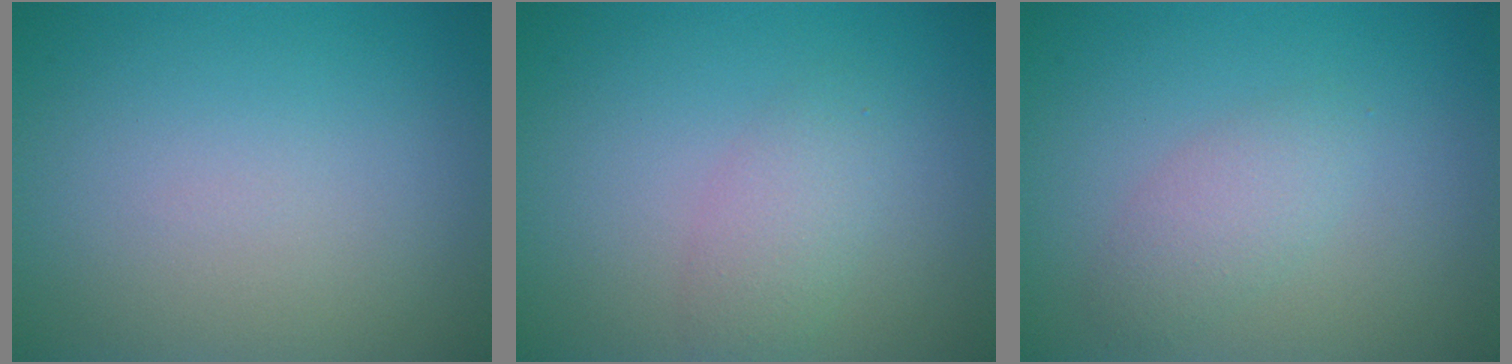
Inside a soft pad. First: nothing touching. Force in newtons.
{"total": 2.3, "press": 2.3, "slide": 0.1}
{"total": 2.1, "press": 2.1, "slide": 0.1}